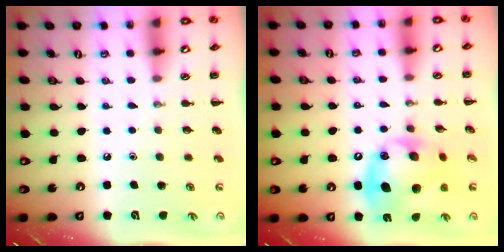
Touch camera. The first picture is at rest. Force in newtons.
{"total": 16.5, "press": 16.5, "slide": 0.9}